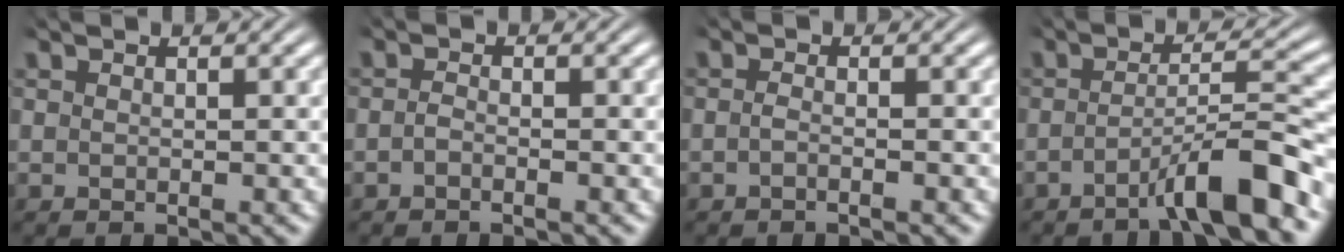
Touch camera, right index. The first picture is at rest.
{"total": 1.0, "force": [-0.9, 0.1, 0.3], "torque": [-0.013, -0.007, -0.016]}
{"total": 1.1, "force": [-0.9, -0.3, 0.6], "torque": [-0.019, -0.006, -0.014]}
{"total": 4.9, "force": [-3.1, -0.2, 3.7], "torque": [-0.058, 0.001, -0.050]}